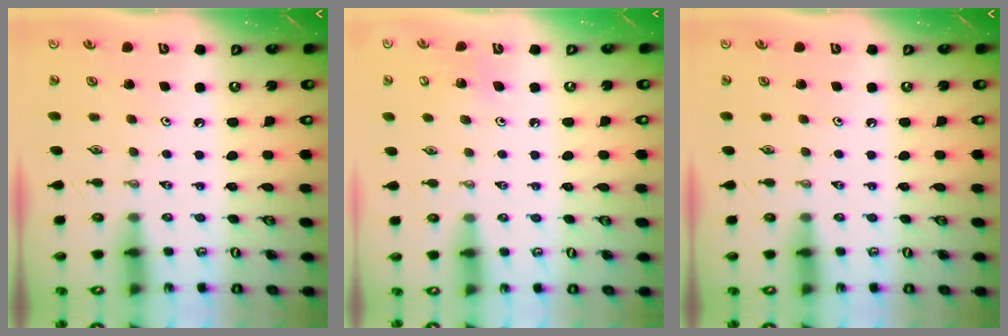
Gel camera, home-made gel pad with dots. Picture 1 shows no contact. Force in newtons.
{"total": 4.8, "press": 4.8, "slide": 0.4}
{"total": 0.0}